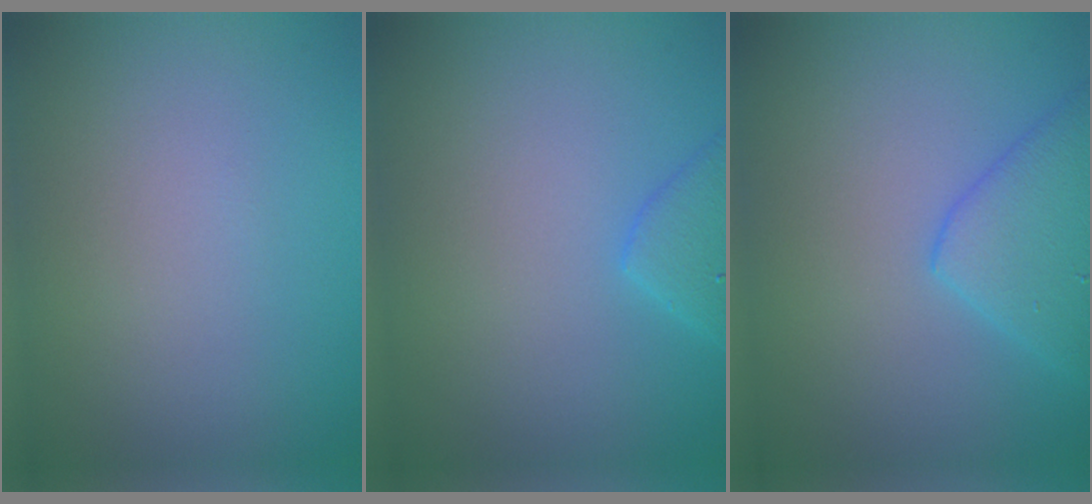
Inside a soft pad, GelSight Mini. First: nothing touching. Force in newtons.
{"total": 2.3, "press": 2.3, "slide": 0.2}
{"total": 4.2, "press": 4.2, "slide": 0.3}